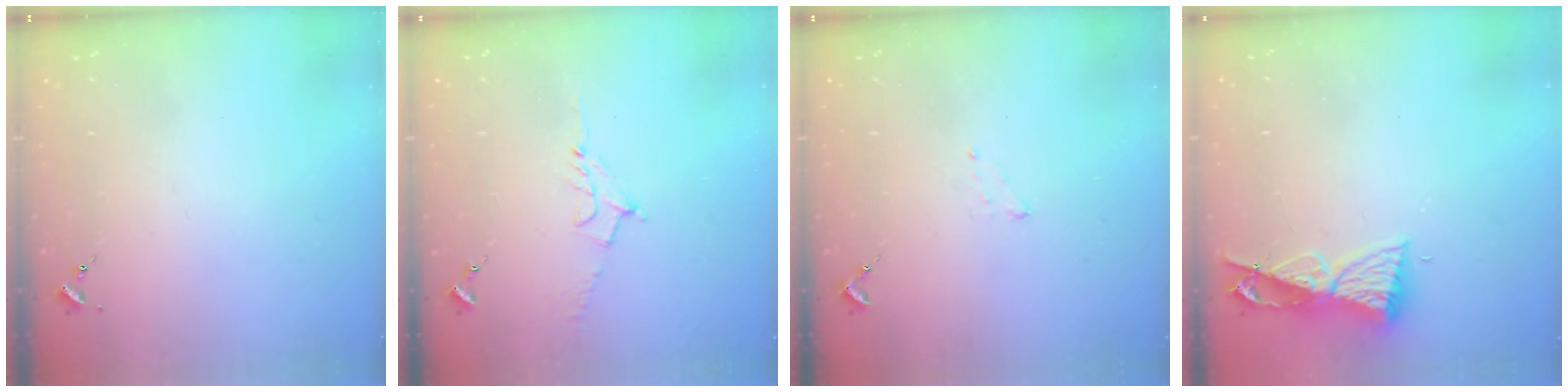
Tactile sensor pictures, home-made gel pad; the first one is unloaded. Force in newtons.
{"total": 7.9, "press": 7.9, "slide": 1.0}
{"total": 3.8, "press": 3.8, "slide": 0.5}
{"total": 8.7, "press": 8.6, "slide": 1.0}